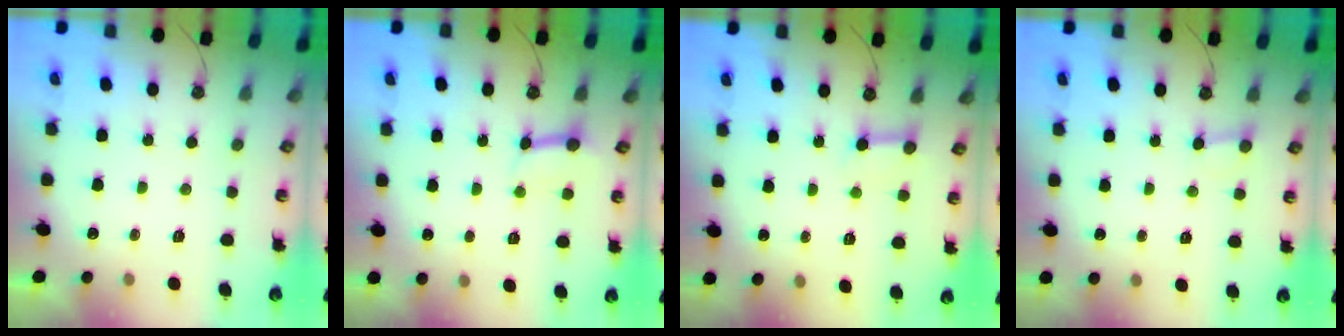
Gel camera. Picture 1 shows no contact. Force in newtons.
{"total": 5.6, "press": 5.6, "slide": 0.4}
{"total": 5.1, "press": 5.1, "slide": 0.6}
{"total": 3.3, "press": 3.3, "slide": 0.2}